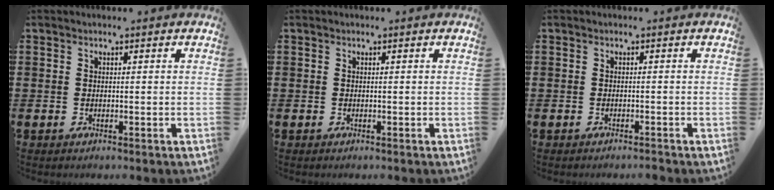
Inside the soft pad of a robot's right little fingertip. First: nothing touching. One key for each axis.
{"total": 0.0}
{"total": 0.7, "fx": -0.7, "fy": -0.1, "fz": 0.2, "tx": -0.003, "ty": -0.003, "tz": -0.014}